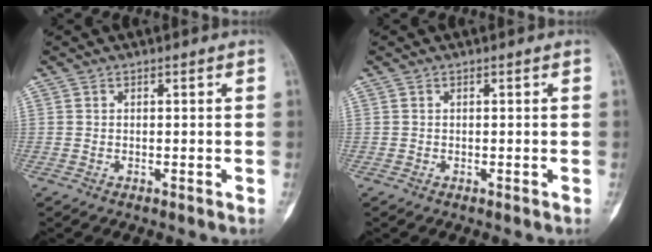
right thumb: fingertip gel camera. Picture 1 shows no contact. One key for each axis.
{"total": 0.0}